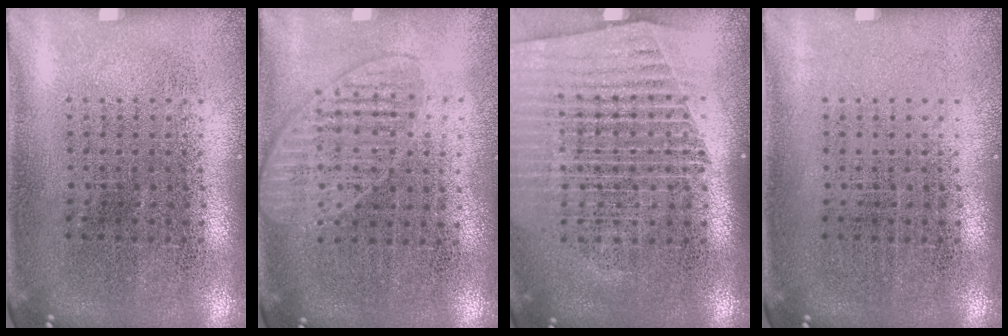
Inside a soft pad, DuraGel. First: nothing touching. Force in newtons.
{"total": 1.3, "press": 1.2, "slide": 0.6}
{"total": 1.6, "press": 1.5, "slide": 0.5}
{"total": 0.0}